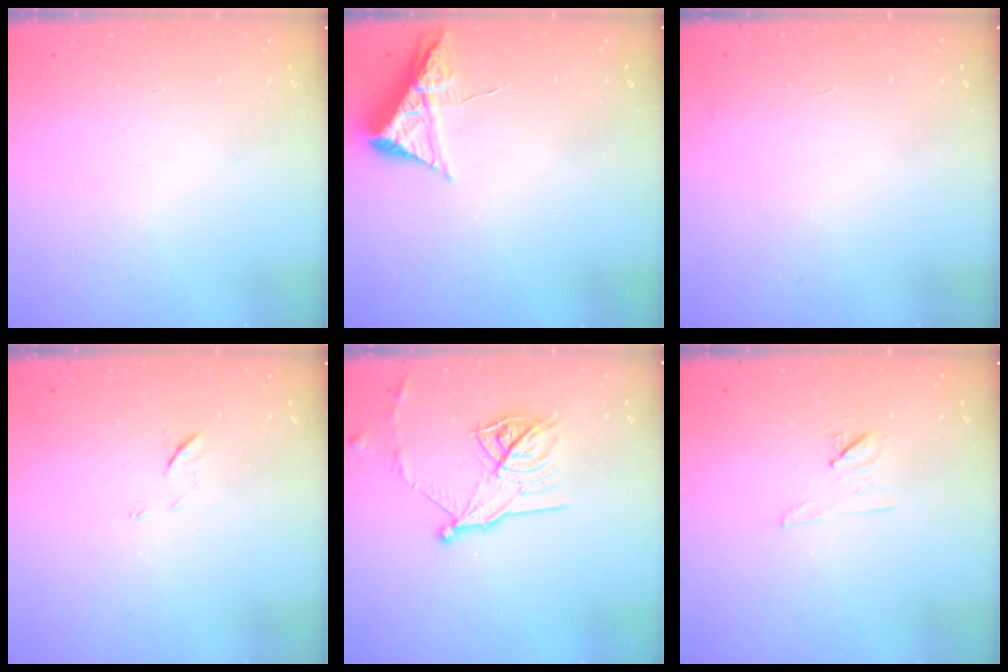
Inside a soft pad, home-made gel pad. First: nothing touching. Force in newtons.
{"total": 7.9, "press": 7.9, "slide": 0.8}
{"total": 2.9, "press": 2.9, "slide": 0.1}
{"total": 5.8, "press": 5.7, "slide": 1.3}
{"total": 14.7, "press": 14.7, "slide": 0.6}
{"total": 6.7, "press": 6.6, "slide": 1.1}